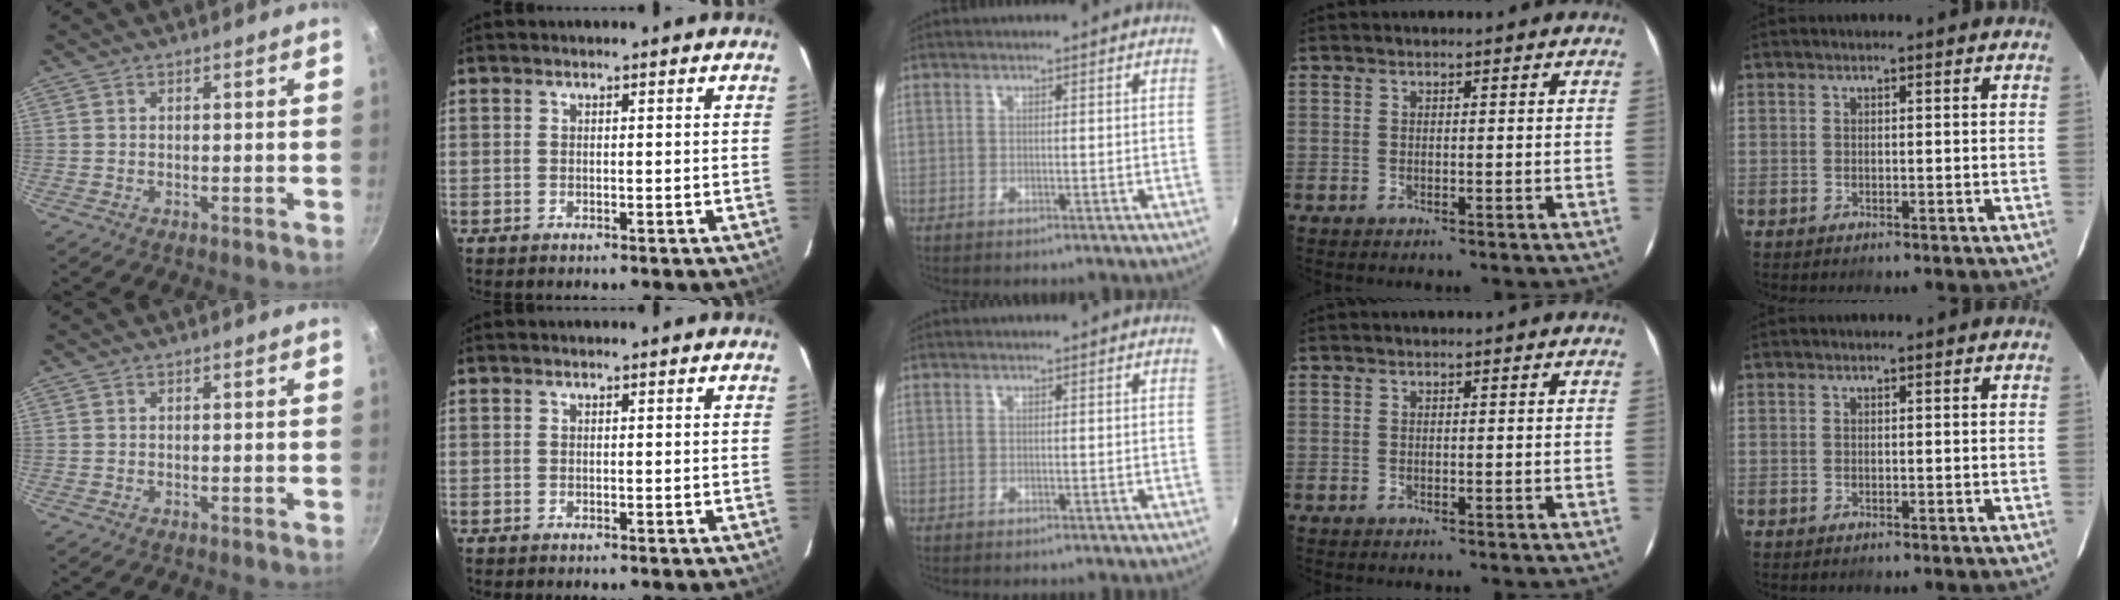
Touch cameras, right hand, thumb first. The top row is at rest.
{}